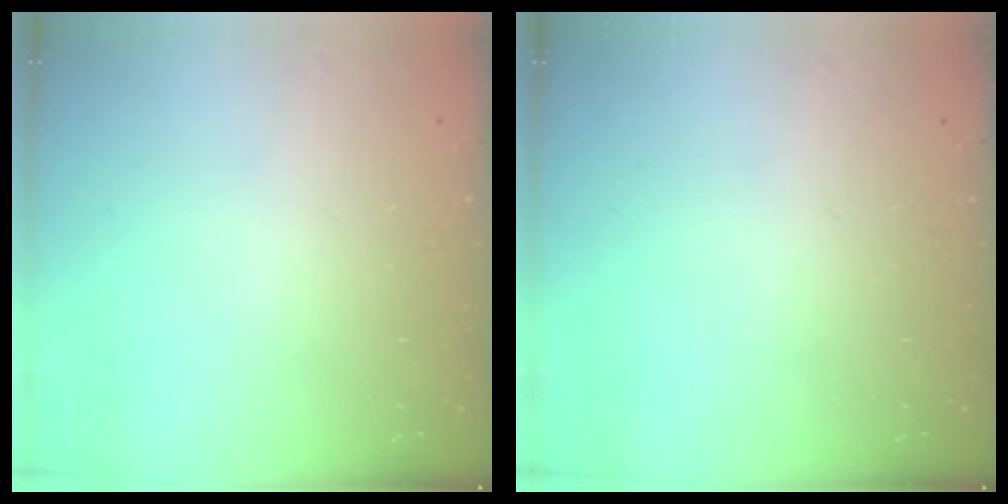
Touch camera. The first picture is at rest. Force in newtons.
{"total": 0.0}